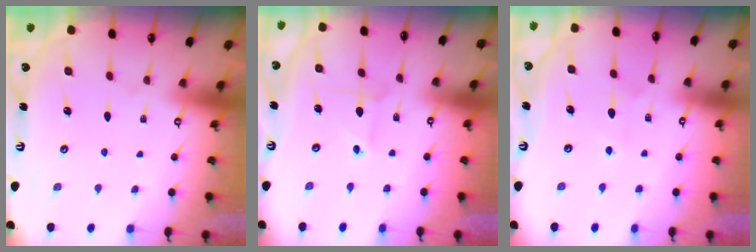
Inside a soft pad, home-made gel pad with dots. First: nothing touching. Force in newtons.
{"total": 2.5, "press": 2.4, "slide": 0.2}
{"total": 5.9, "press": 5.8, "slide": 0.6}